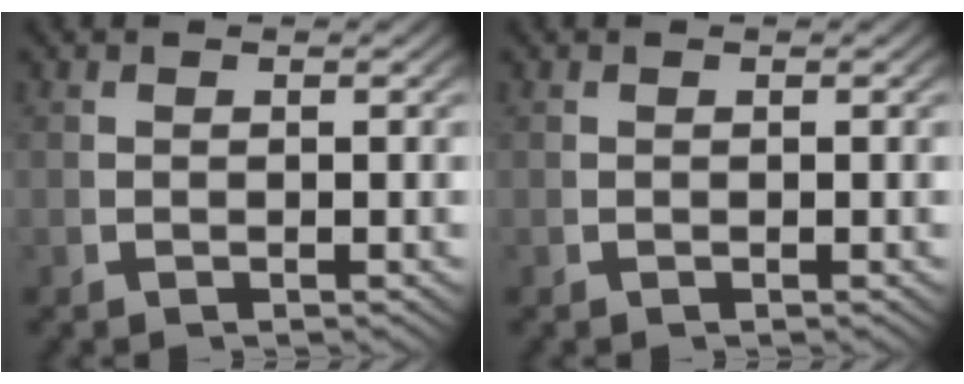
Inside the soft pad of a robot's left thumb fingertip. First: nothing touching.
{"total": 0.0}